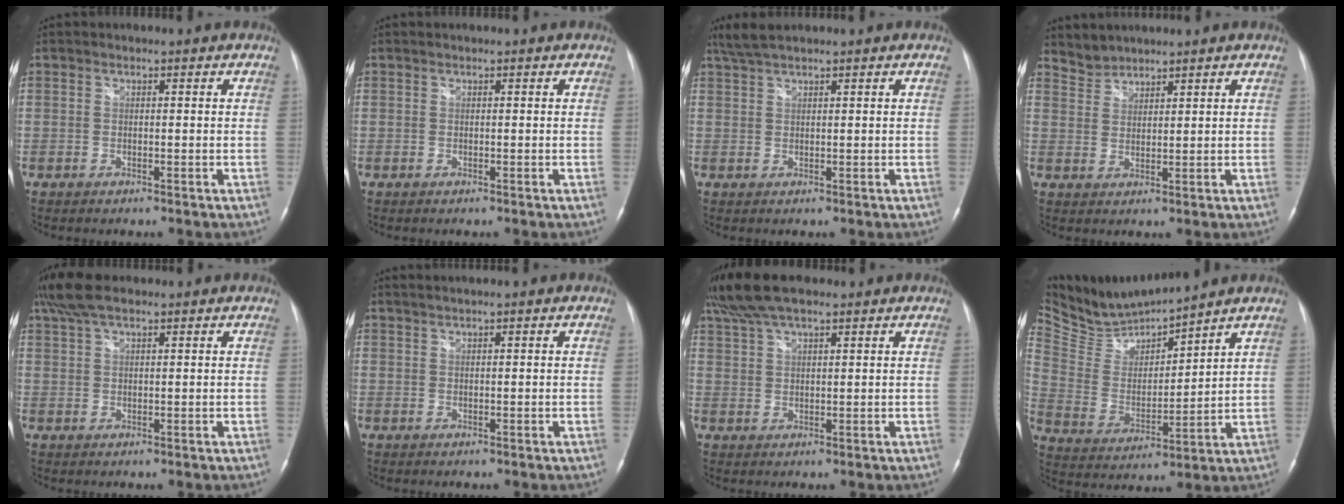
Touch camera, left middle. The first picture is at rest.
{"total": 0.0}
{"total": 3.3, "force": [2.8, 0.1, 1.7], "torque": [-0.043, 0.016, 0.061]}
{"total": 2.8, "force": [2.7, 0.6, -0.6], "torque": [0.011, 0.010, 0.058]}
{"total": 6.2, "force": [4.8, 1.3, 3.7], "torque": [-0.083, 0.031, 0.094]}
{"total": 1.4, "force": [1.1, -0.2, 0.8], "torque": [-0.018, 0.011, 0.024]}
{"total": 9.1, "force": [7.1, 2.2, 5.3], "torque": [-0.108, 0.037, 0.134]}
{"total": 10.6, "force": [10.5, 0.0, 1.7], "torque": [-0.056, 0.001, 0.222]}